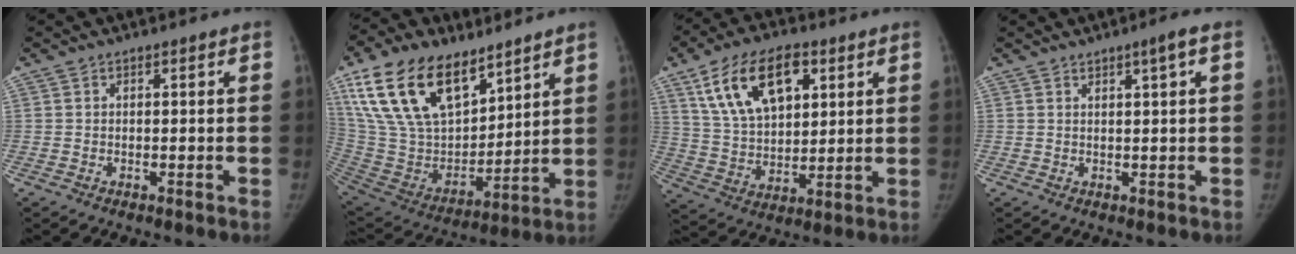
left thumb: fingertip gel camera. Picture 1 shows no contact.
{"total": 24.7, "force": [14.8, 13.1, 14.8], "torque": [-0.269, -0.040, 0.283]}
{"total": 16.8, "force": [7.8, 9.3, 11.6], "torque": [-0.172, -0.020, 0.149]}
{"total": 2.6, "force": [1.3, 0.0, 2.2], "torque": [-0.036, -0.006, 0.022]}